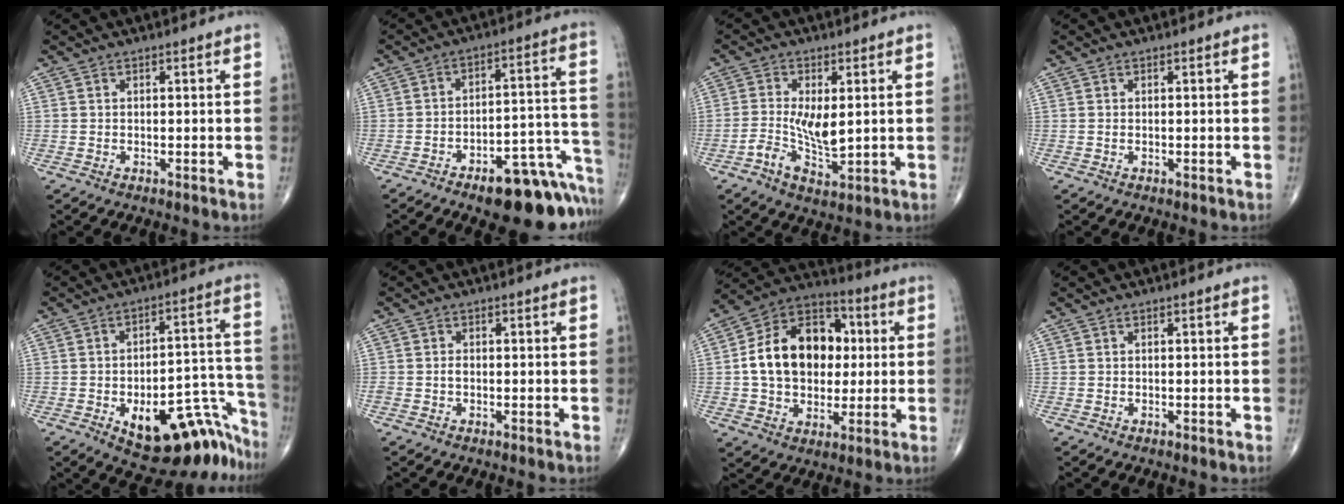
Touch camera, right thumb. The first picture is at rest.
{"total": 17.6, "force": [-11.1, 6.7, 11.9], "torque": [-0.074, 0.106, -0.149]}
{"total": 7.0, "force": [-0.2, 3.3, 6.2], "torque": [-0.109, -0.002, -0.001]}
{"total": 0.0}
{"total": 19.6, "force": [-11.9, 8.8, 12.9], "torque": [-0.068, 0.123, -0.158]}
{"total": 1.0, "force": [-0.3, 0.7, 0.7], "torque": [-0.013, 0.001, -0.005]}
{"total": 19.2, "force": [1.6, 13.9, 13.2], "torque": [-0.179, 0.023, 0.022]}
{"total": 0.0}